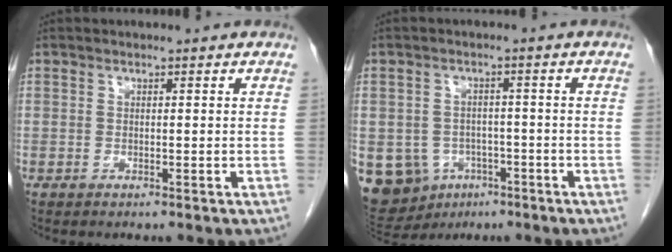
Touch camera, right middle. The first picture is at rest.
{"total": 13.9, "force": [-5.6, 11.7, 5.0], "torque": [-0.137, 0.009, -0.070]}